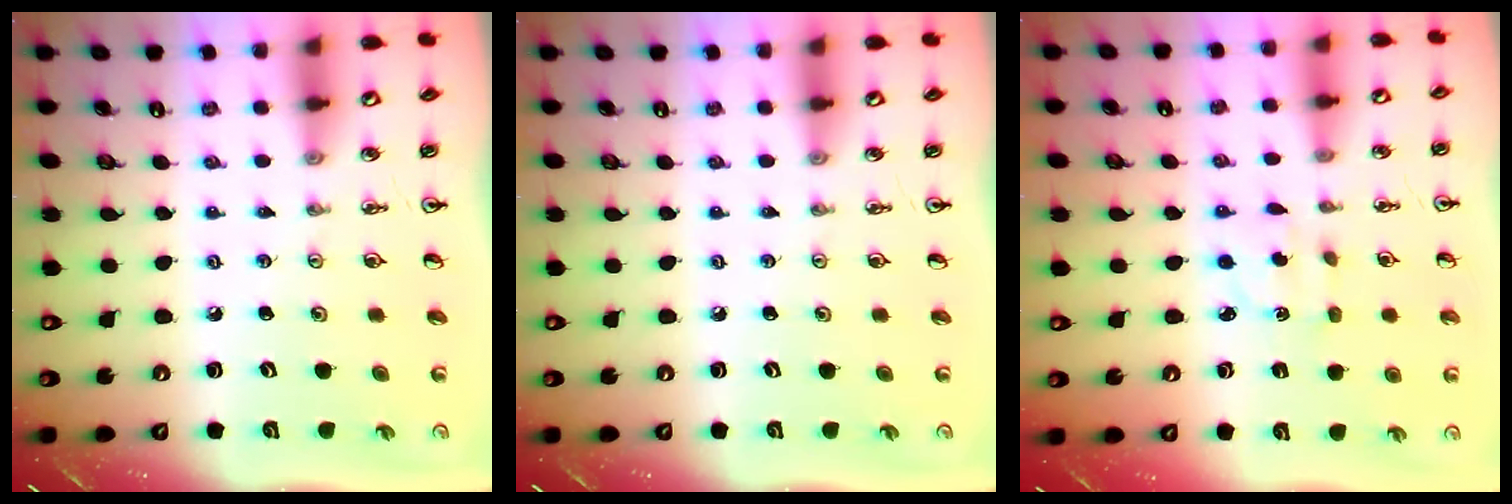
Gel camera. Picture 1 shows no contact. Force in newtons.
{"total": 0.0}
{"total": 2.5, "press": 2.4, "slide": 0.5}